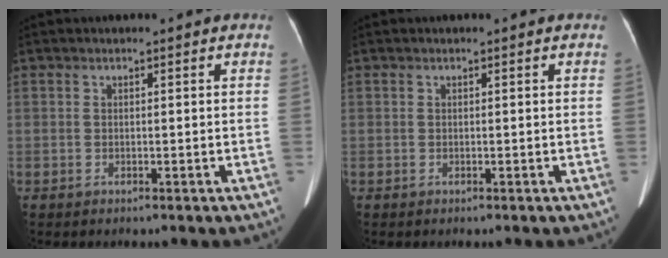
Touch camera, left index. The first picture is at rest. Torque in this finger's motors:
{"motor_torque": [0.00, 0.00, 0.00, 0.00]}